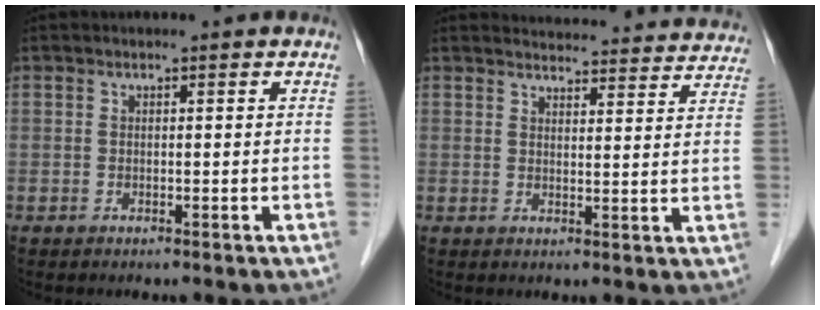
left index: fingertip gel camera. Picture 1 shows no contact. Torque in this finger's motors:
{"motor_torque": [0.82, -1.32, -0.15, -0.06]}